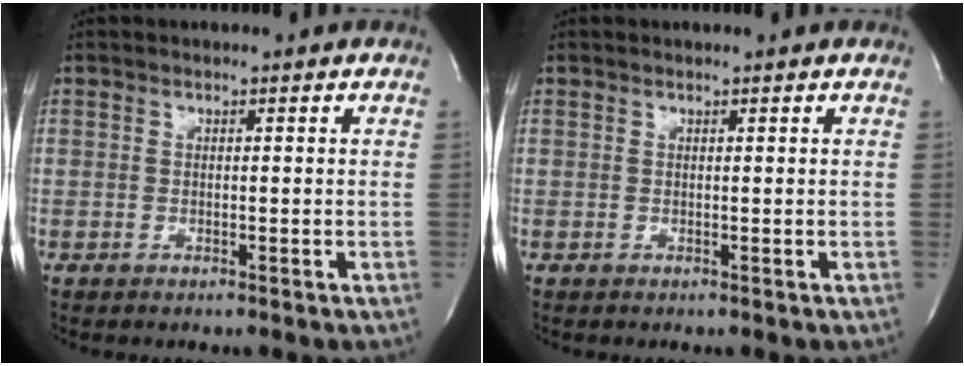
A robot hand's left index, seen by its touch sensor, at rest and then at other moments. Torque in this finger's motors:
{"motor_torque": [0.36, -0.26, 0.04, -0.01]}